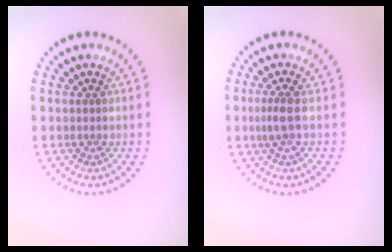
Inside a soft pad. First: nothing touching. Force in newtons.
{"total": 1.8, "press": 1.5, "slide": 1.0}